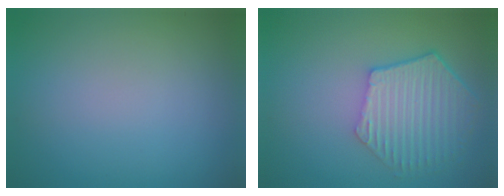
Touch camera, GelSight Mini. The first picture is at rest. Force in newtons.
{"total": 5.9, "press": 4.8, "slide": 3.5}